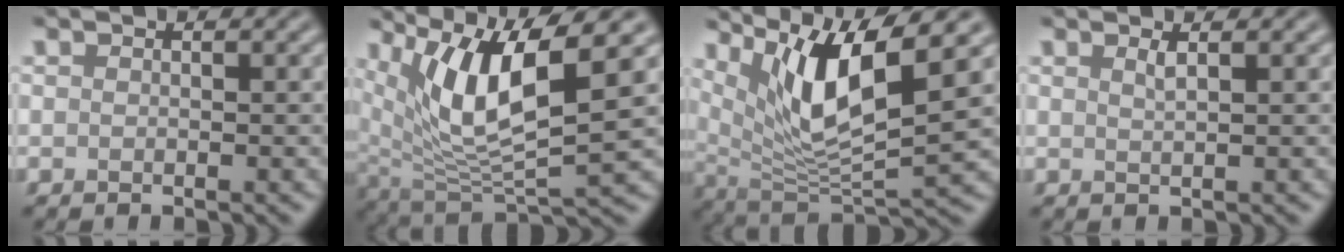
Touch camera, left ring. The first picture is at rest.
{"total": 9.5, "force": [3.5, 3.0, 8.3], "torque": [-0.160, -0.008, 0.067]}
{"total": 8.9, "force": [3.9, 2.5, 7.7], "torque": [-0.139, -0.016, 0.075]}
{"total": 1.2, "force": [0.6, 0.4, 0.9], "torque": [-0.011, 0.001, 0.007]}